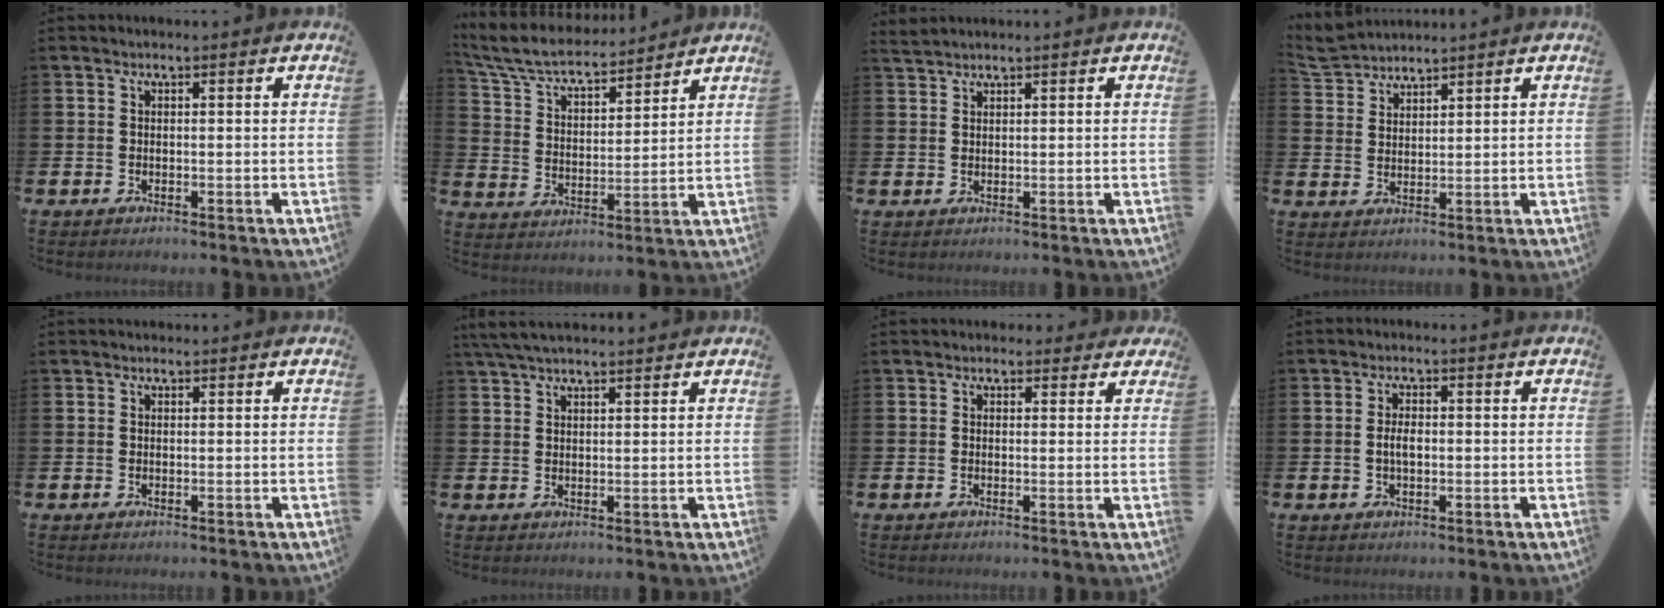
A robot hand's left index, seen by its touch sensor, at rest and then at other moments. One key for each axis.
{"total": 7.3, "fx": 6.7, "fy": 1.7, "fz": 2.4, "tx": -0.083, "ty": -0.043, "tz": 0.116}
{"total": 1.5, "fx": 1.5, "fy": 0.1, "fz": 0.0, "tx": -0.002, "ty": 0.001, "tz": 0.029}
{"total": 4.4, "fx": 4.4, "fy": 0.5, "fz": 0.2, "tx": -0.017, "ty": -0.018, "tz": 0.082}
{"total": 3.6, "fx": 3.5, "fy": 1.0, "fz": -0.1, "tx": 0.007, "ty": -0.018, "tz": 0.062}
{"total": 4.3, "fx": 3.8, "fy": 1.0, "fz": 1.7, "tx": -0.039, "ty": -0.006, "tz": 0.070}
{"total": 1.7, "fx": 1.3, "fy": 1.1, "fz": 0.1, "tx": 0.007, "ty": 0.002, "tz": 0.021}
{"total": 2.6, "fx": 0.0, "fy": 1.3, "fz": 2.2, "tx": -0.034, "ty": 0.001, "tz": -0.004}